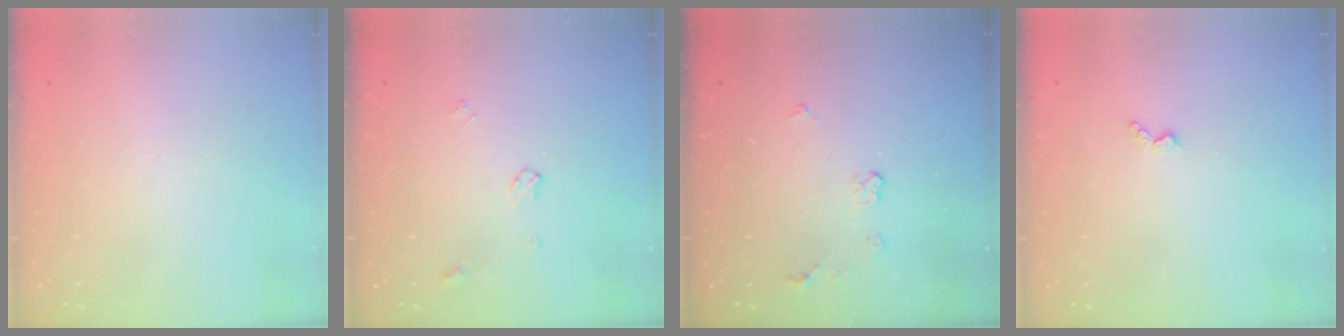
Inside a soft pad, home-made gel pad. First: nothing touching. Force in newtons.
{"total": 4.9, "press": 4.9, "slide": 0.8}
{"total": 3.7, "press": 3.6, "slide": 0.7}
{"total": 3.6, "press": 3.6, "slide": 0.6}